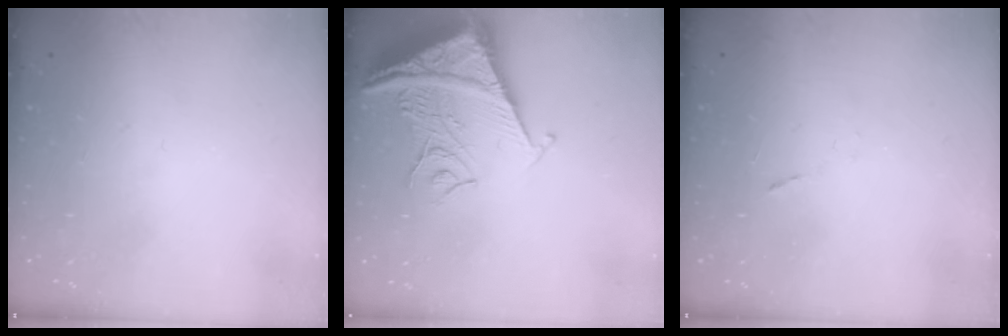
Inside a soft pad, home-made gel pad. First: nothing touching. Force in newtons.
{"total": 16.6, "press": 16.4, "slide": 2.0}
{"total": 5.3, "press": 5.3, "slide": 0.5}